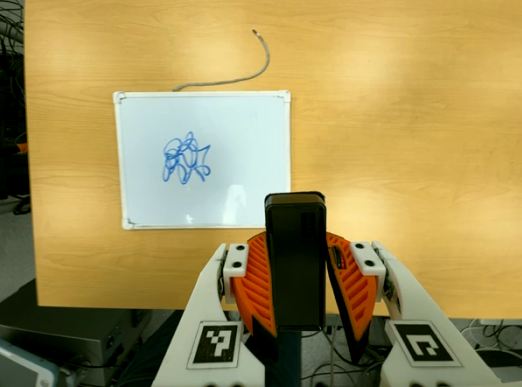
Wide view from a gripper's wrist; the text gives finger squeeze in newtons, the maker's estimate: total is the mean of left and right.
{"total": 7.0, "left": 6.4, "right": 7.6}